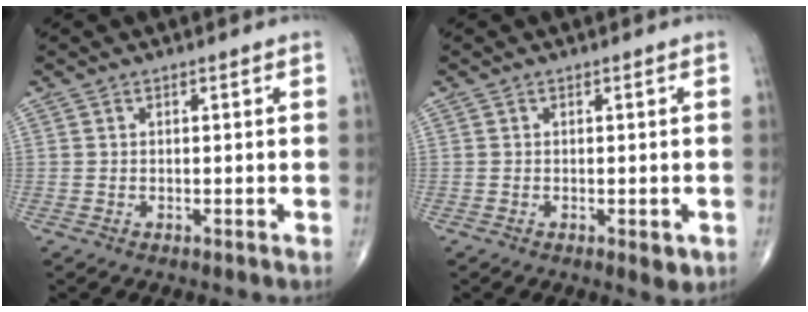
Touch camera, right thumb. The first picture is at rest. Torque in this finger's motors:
{"motor_torque": [0.59, 0.55, -0.16, -0.10, 0.07]}